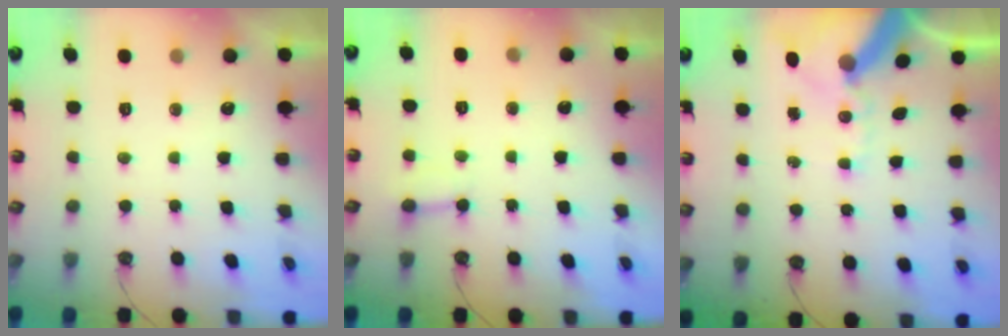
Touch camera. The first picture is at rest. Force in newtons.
{"total": 4.2, "press": 4.2, "slide": 0.3}
{"total": 12.6, "press": 12.5, "slide": 1.8}